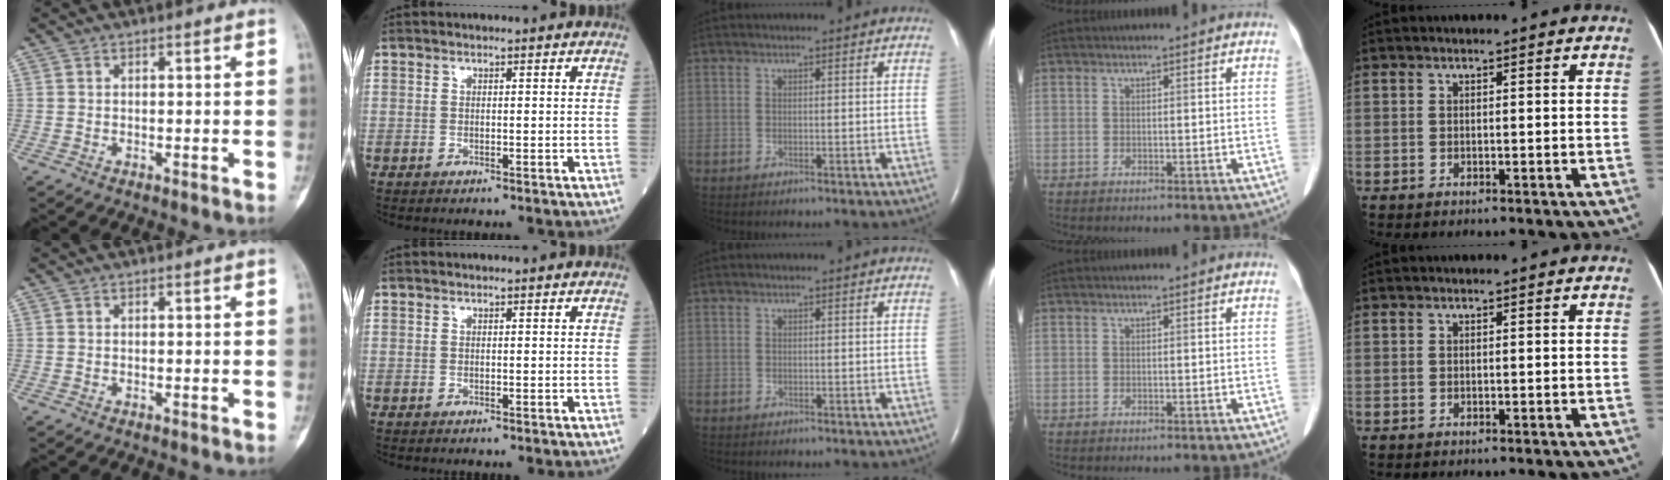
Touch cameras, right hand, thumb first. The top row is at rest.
{}